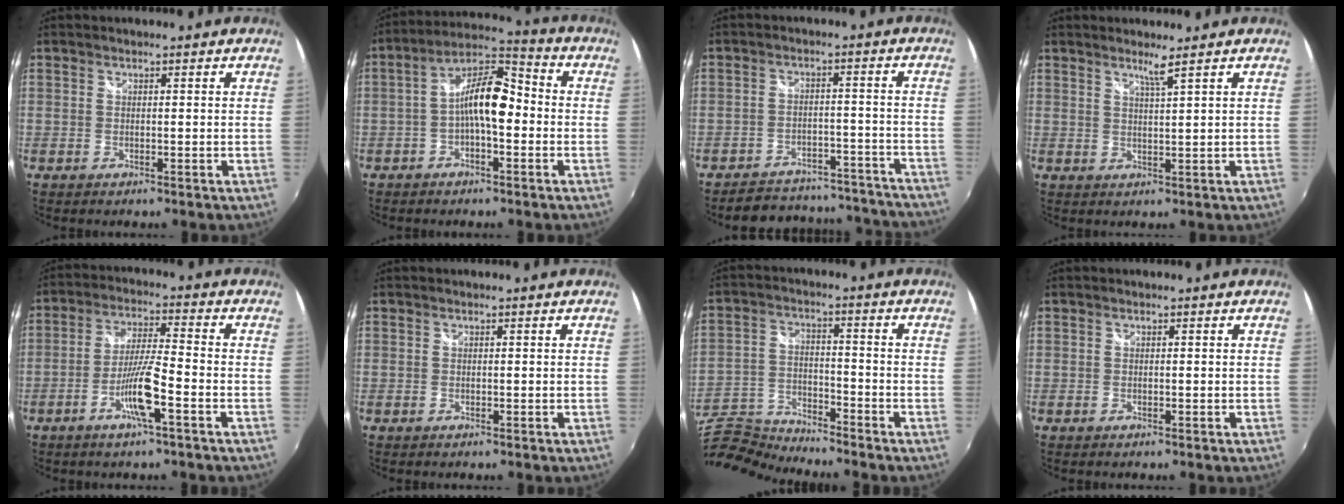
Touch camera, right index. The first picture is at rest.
{"total": 10.1, "force": [-1.5, 3.7, 9.3], "torque": [-0.174, 0.027, -0.034]}
{"total": 20.4, "force": [-18.7, 6.2, 5.4], "torque": [-0.110, 0.038, -0.220]}
{"total": 2.3, "force": [1.7, -0.7, 1.4], "torque": [-0.029, -0.007, 0.029]}
{"total": 8.3, "force": [-3.8, 0.2, 7.3], "torque": [-0.145, -0.003, -0.074]}
{"total": 0.0}
{"total": 13.1, "force": [-12.3, 2.3, 3.7], "torque": [-0.097, -0.007, -0.236]}
{"total": 0.0}